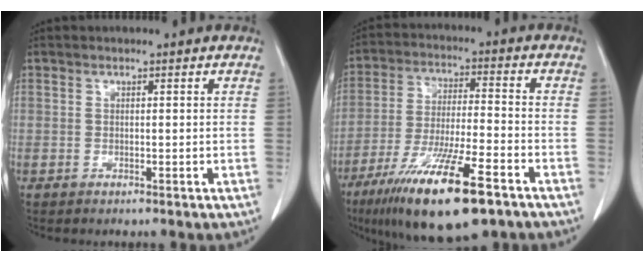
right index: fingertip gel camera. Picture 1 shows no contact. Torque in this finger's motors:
{"motor_torque": [1.68, -0.45, 1.02, 0.21]}